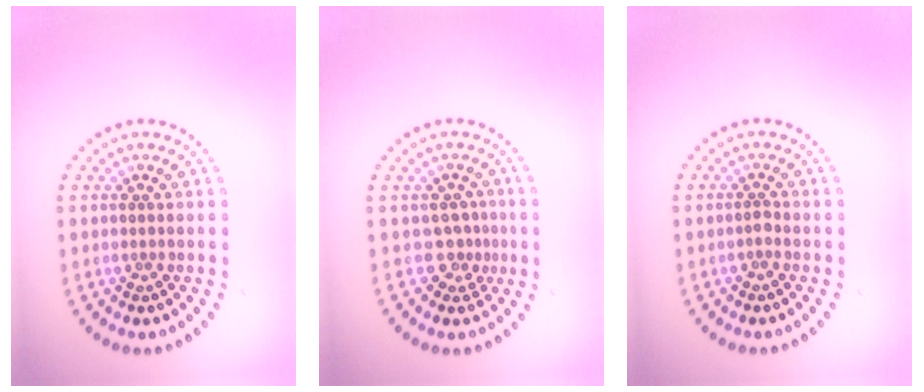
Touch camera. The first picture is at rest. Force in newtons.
{"total": 2.2, "press": 1.6, "slide": 1.6}
{"total": 0.5, "press": 0.4, "slide": 0.3}